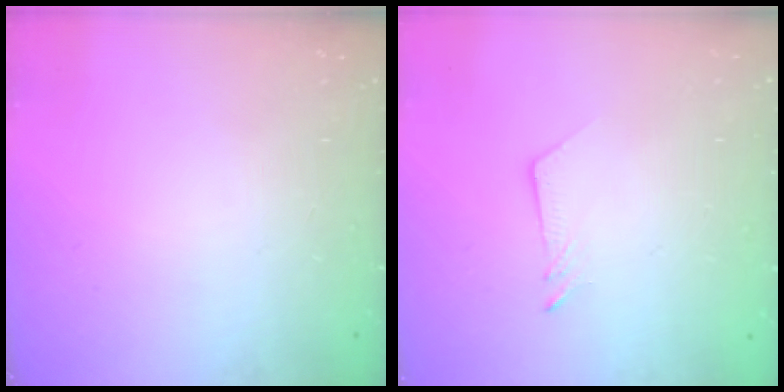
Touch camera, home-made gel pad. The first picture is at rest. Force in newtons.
{"total": 3.6, "press": 3.6, "slide": 0.5}